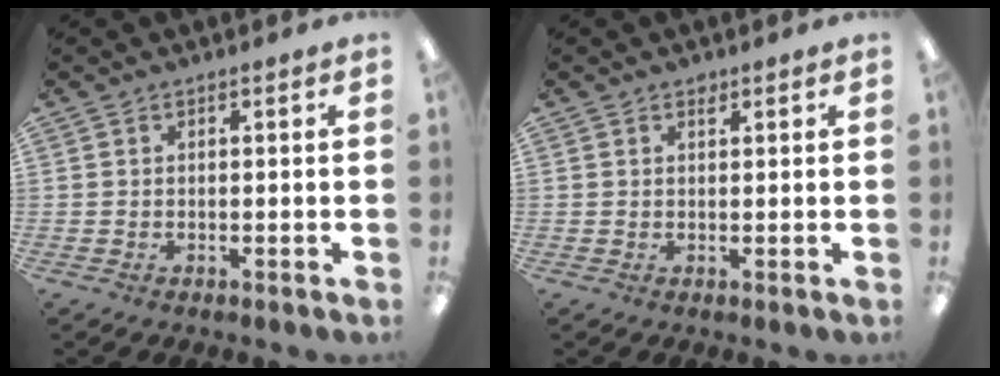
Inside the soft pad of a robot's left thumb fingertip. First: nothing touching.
{"total": 1.1, "force": [0.8, 0.5, 0.4], "torque": [-0.001, -0.002, 0.013]}